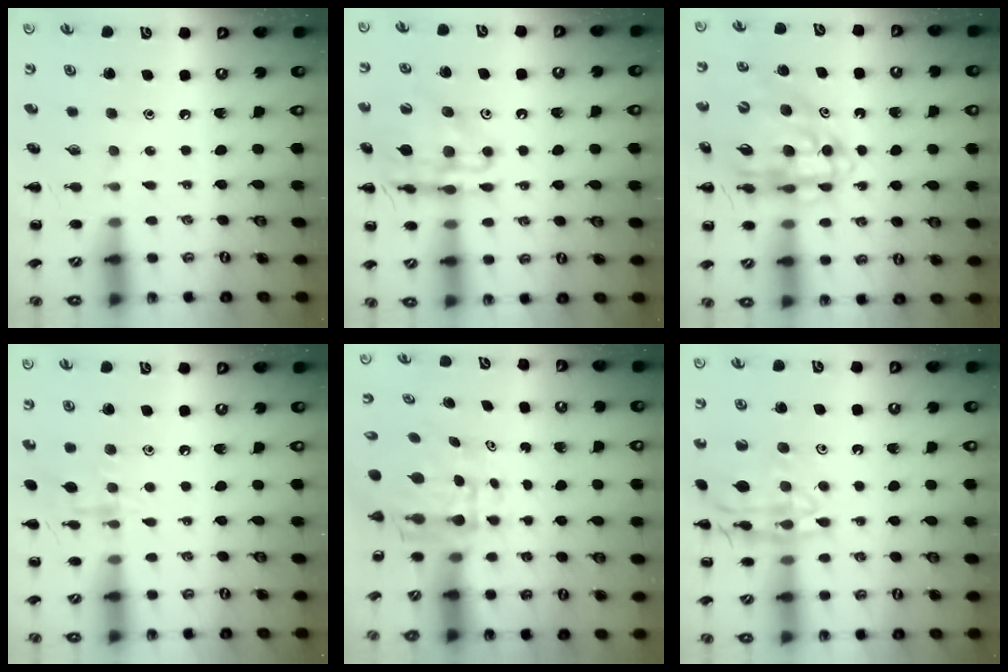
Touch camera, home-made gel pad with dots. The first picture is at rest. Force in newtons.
{"total": 17.1, "press": 16.8, "slide": 3.4}
{"total": 15.1, "press": 14.5, "slide": 4.2}
{"total": 8.8, "press": 8.8, "slide": 0.6}
{"total": 5.6, "press": 5.4, "slide": 1.5}
{"total": 16.8, "press": 16.8, "slide": 1.2}